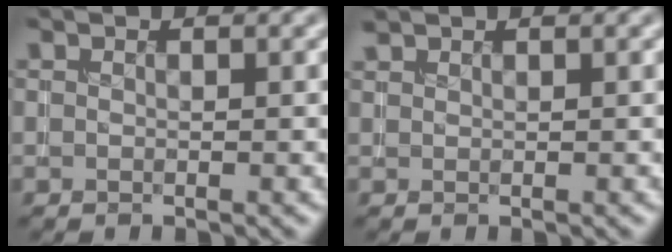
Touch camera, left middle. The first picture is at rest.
{"total": 0.6, "force": [0.6, 0.1, 0.1], "torque": [0.000, 0.001, 0.016]}